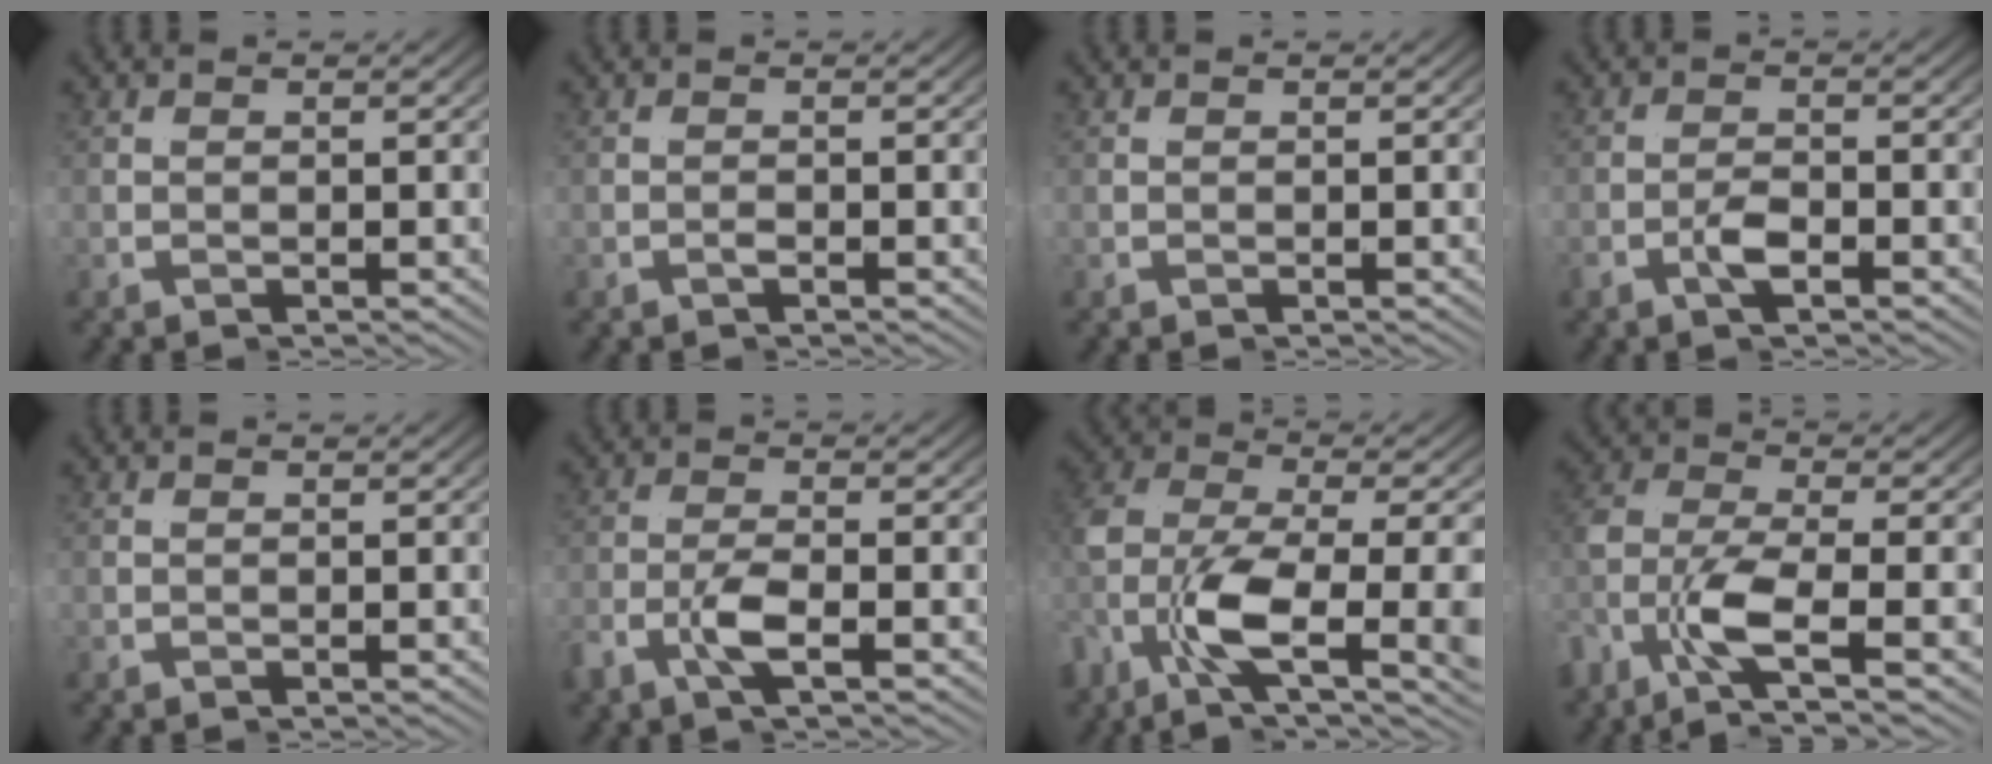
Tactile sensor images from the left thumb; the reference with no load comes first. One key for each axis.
{"total": 0.6, "fx": -0.4, "fy": -0.4, "fz": 0.3, "tx": -0.007, "ty": 0.004, "tz": -0.008}
{"total": 0.0}
{"total": 1.7, "fx": -1.0, "fy": -0.4, "fz": 1.3, "tx": -0.036, "ty": 0.006, "tz": -0.019}
{"total": 0.0}
{"total": 2.3, "fx": -1.3, "fy": -0.8, "fz": 1.7, "tx": -0.047, "ty": 0.008, "tz": -0.028}
{"total": 9.0, "fx": 0.4, "fy": 4.1, "fz": 8.0, "tx": -0.192, "ty": -0.010, "tz": 0.010}
{"total": 5.6, "fx": 0.1, "fy": 2.7, "fz": 4.9, "tx": -0.133, "ty": 0.001, "tz": -0.001}